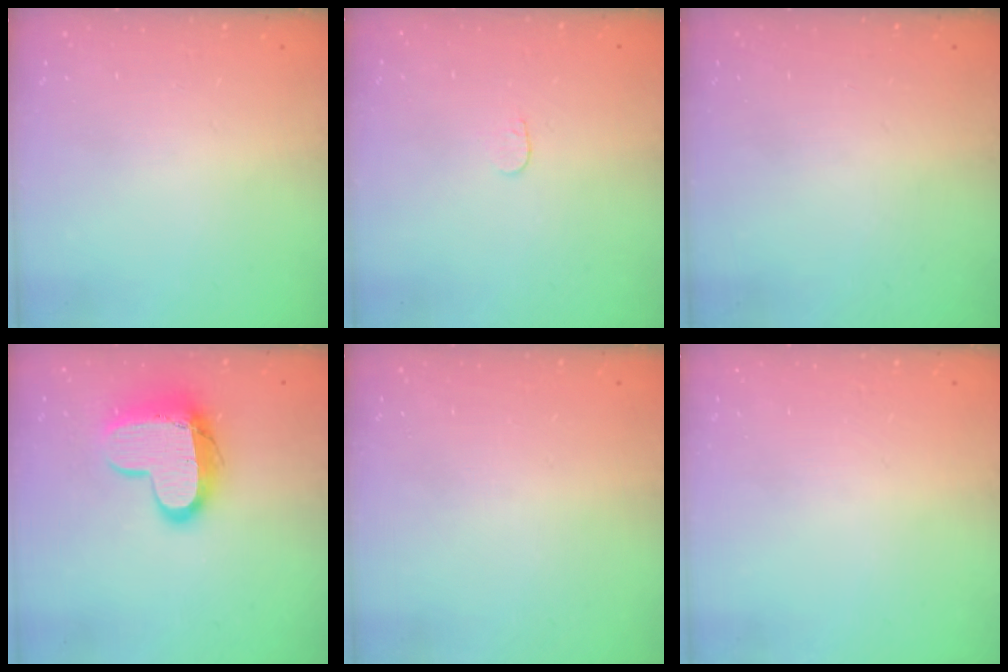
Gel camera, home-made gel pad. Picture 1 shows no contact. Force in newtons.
{"total": 3.3, "press": 3.3, "slide": 0.3}
{"total": 0.0}
{"total": 14.2, "press": 14.1, "slide": 1.1}
{"total": 0.0}
{"total": 0.0}